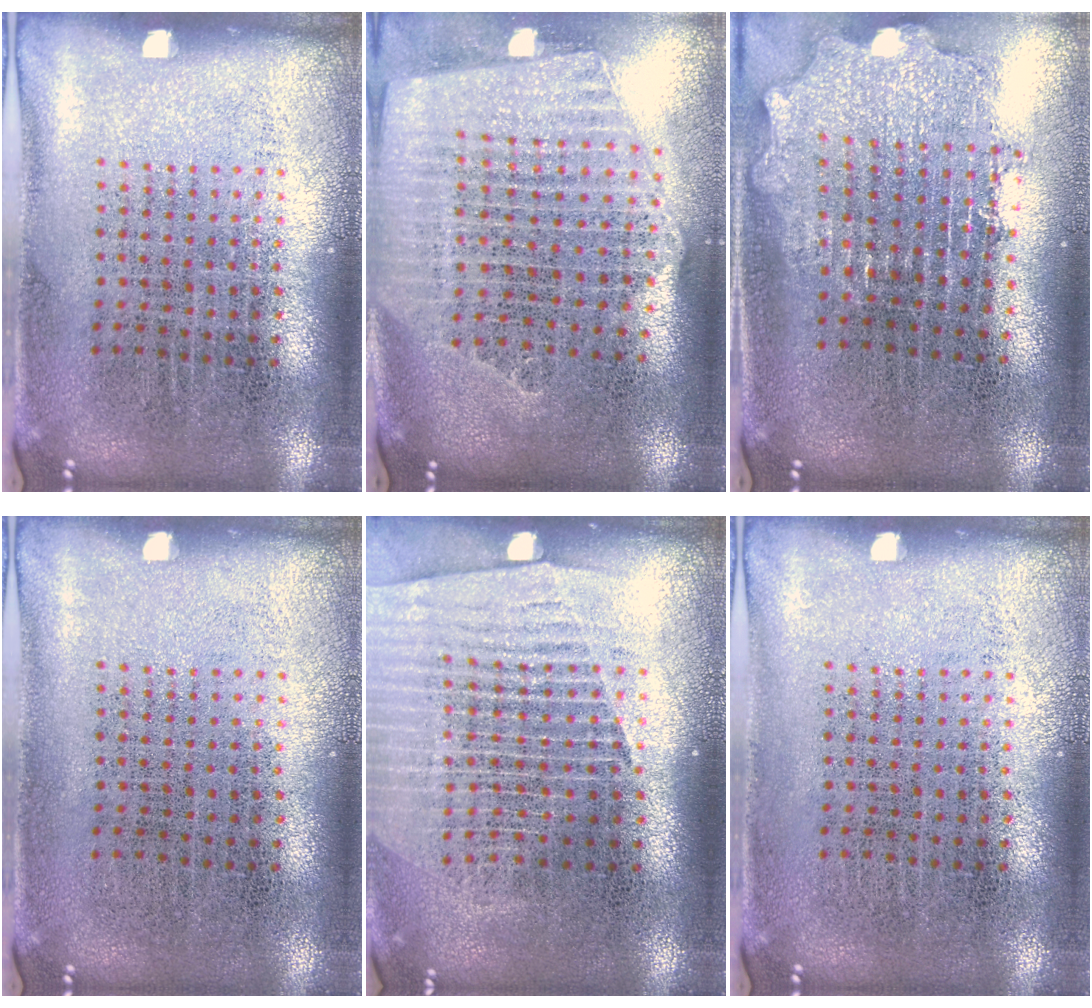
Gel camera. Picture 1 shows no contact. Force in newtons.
{"total": 2.4, "press": 2.2, "slide": 1.2}
{"total": 2.0, "press": 1.6, "slide": 1.2}
{"total": 0.0}
{"total": 1.4, "press": 1.3, "slide": 0.5}
{"total": 0.0}